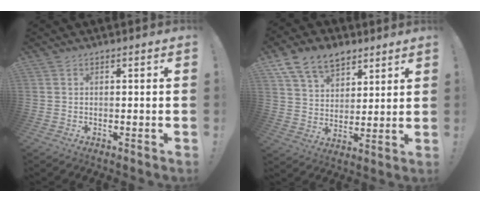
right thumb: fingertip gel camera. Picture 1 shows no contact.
{"total": 13.5, "force": [8.2, 8.9, 5.9], "torque": [-0.099, -0.044, 0.160]}